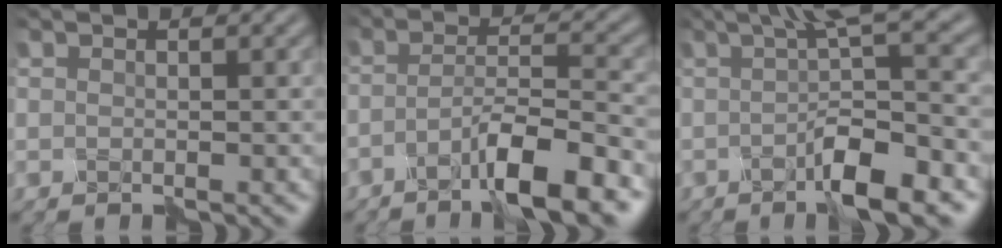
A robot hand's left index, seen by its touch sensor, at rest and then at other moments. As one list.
[{"total": 6.1, "force": [-4.1, 0.5, 4.5], "torque": [-0.074, 0.007, -0.073]}, {"total": 7.5, "force": [-1.0, 1.0, 7.4], "torque": [-0.101, 0.012, -0.023]}]